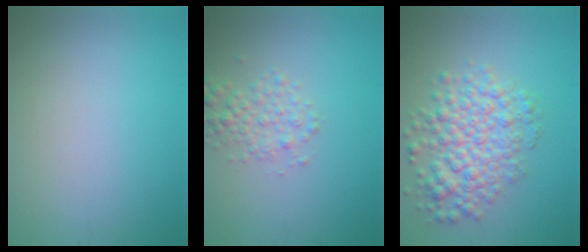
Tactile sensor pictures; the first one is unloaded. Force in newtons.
{"total": 2.2, "press": 2.2, "slide": 0.1}
{"total": 5.7, "press": 5.7, "slide": 0.1}